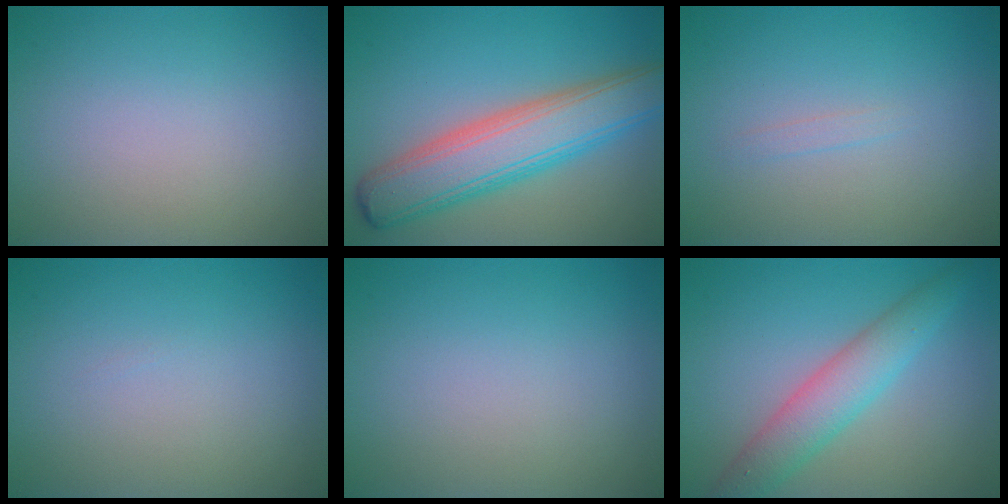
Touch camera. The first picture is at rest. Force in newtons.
{"total": 7.8, "press": 7.8, "slide": 0.6}
{"total": 0.6, "press": 0.6, "slide": 0.1}
{"total": 0.0}
{"total": 0.0}
{"total": 4.4, "press": 4.4, "slide": 0.1}